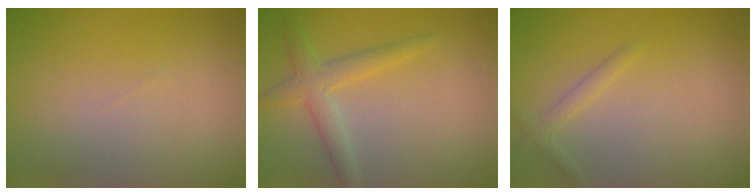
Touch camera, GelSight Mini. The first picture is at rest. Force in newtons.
{"total": 2.6, "press": 2.6, "slide": 0.1}
{"total": 1.1, "press": 1.1, "slide": 0.0}